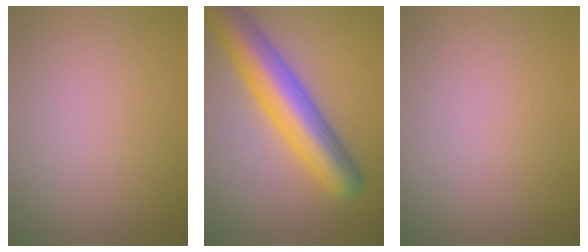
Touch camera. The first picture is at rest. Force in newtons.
{"total": 8.0, "press": 8.0, "slide": 0.2}
{"total": 0.0}